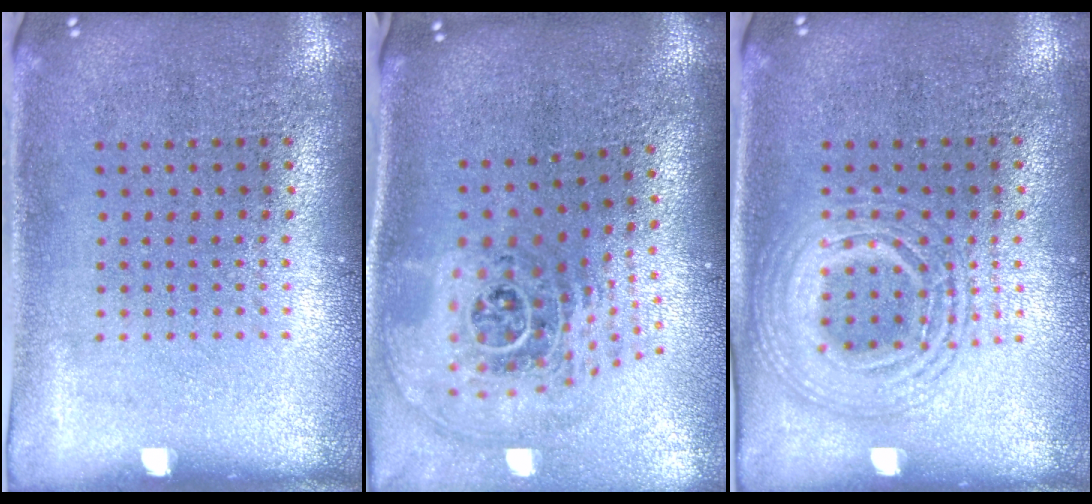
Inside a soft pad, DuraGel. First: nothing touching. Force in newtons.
{"total": 2.8, "press": 1.8, "slide": 2.1}
{"total": 2.6, "press": 2.6, "slide": 0.2}